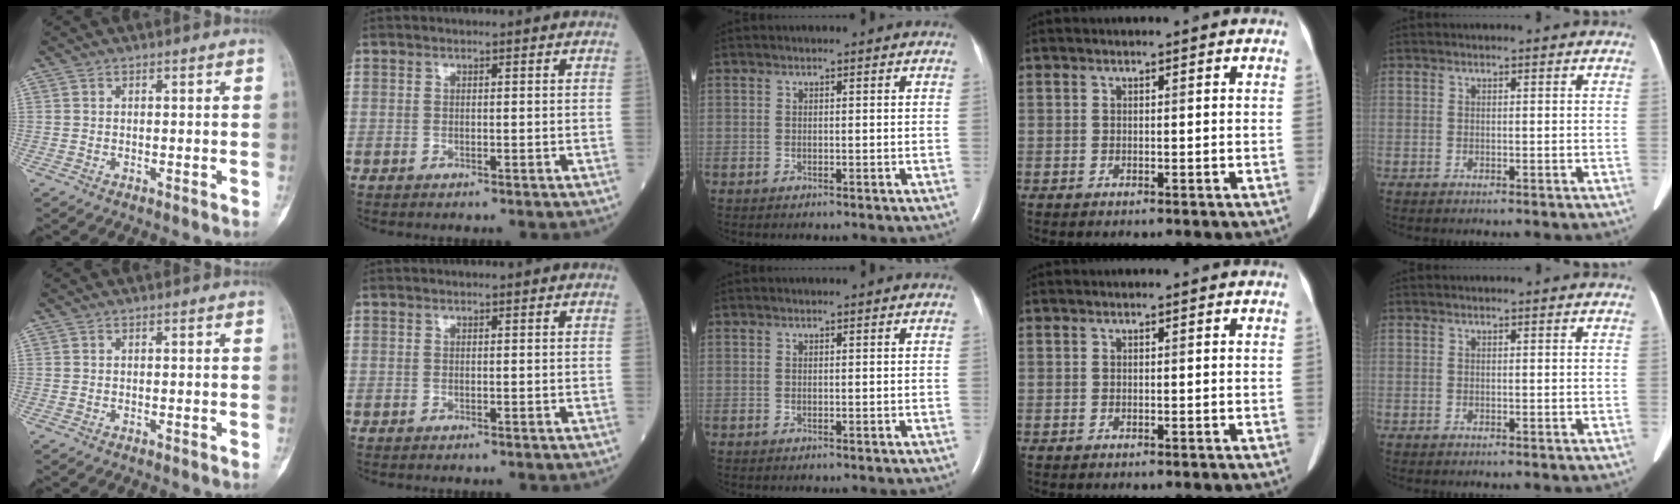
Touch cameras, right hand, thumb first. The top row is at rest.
{}